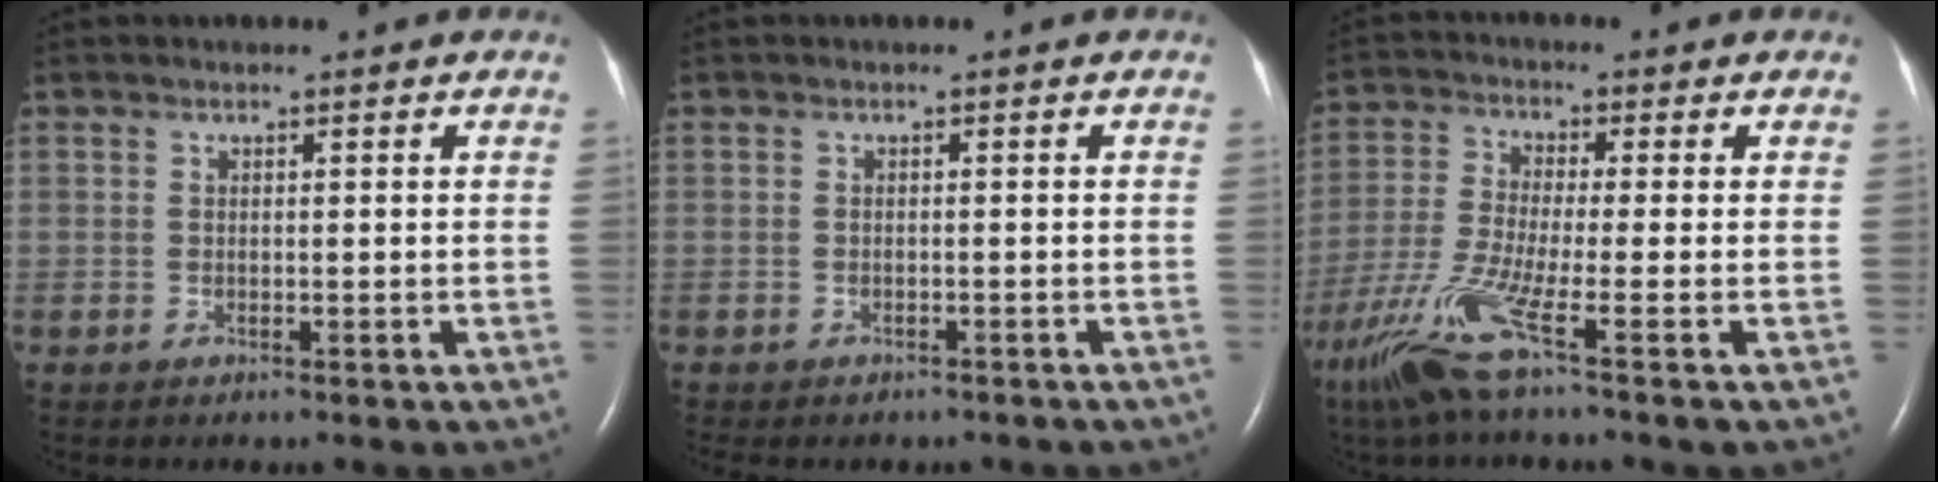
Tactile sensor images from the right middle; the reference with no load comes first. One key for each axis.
{"total": 5.8, "fx": -4.9, "fy": 2.4, "fz": 1.9, "tx": -0.025, "ty": 0.003, "tz": -0.056}
{"total": 10.3, "fx": -5.8, "fy": -0.8, "fz": 8.5, "tx": -0.187, "ty": -0.033, "tz": -0.118}